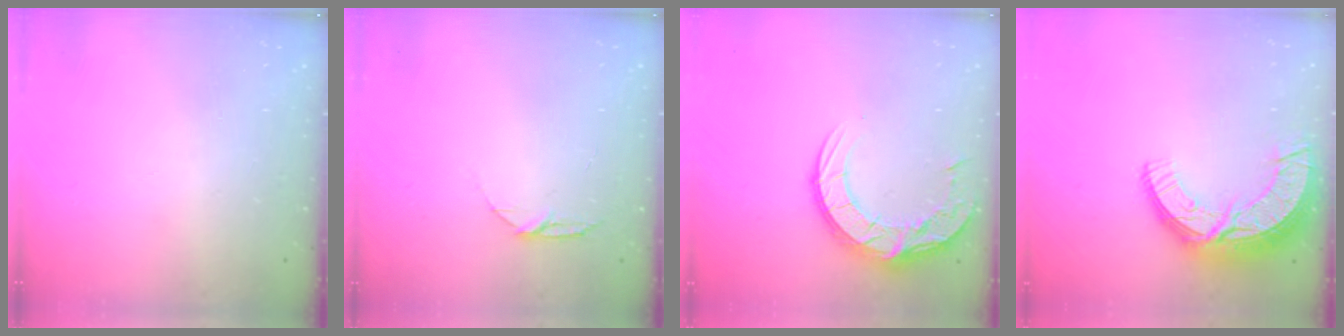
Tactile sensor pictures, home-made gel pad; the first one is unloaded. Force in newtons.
{"total": 4.8, "press": 4.8, "slide": 0.6}
{"total": 13.7, "press": 13.6, "slide": 1.1}
{"total": 15.2, "press": 15.2, "slide": 1.0}